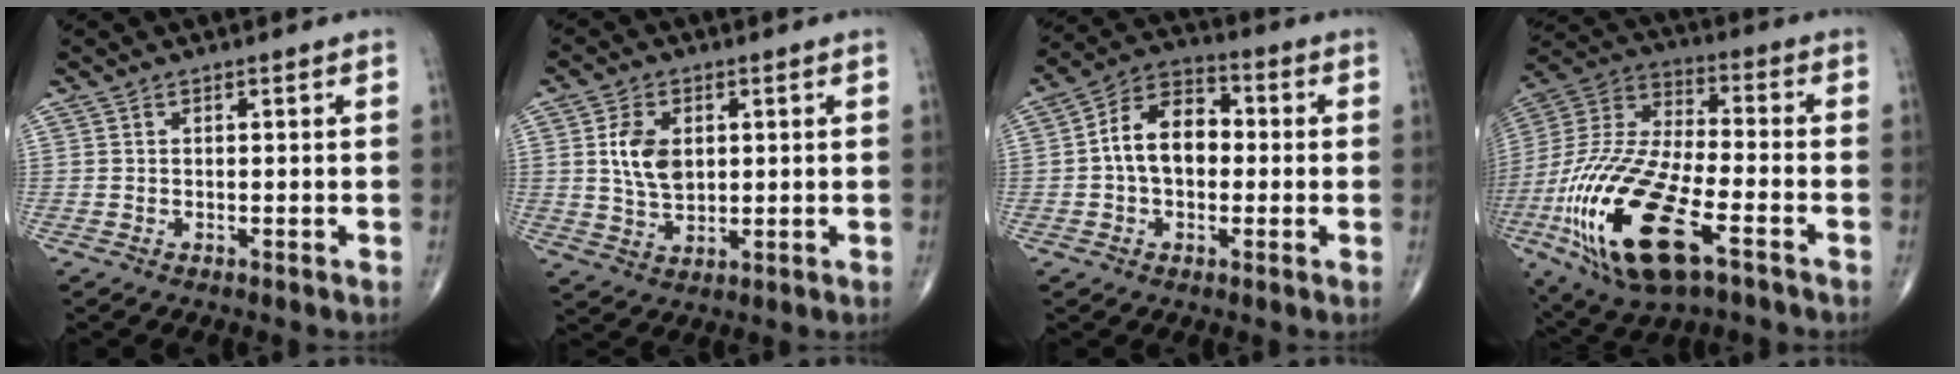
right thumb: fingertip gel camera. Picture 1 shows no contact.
{"total": 7.8, "force": [1.5, 5.1, 5.6], "torque": [-0.094, -0.009, 0.033]}
{"total": 11.2, "force": [0.0, 7.6, 8.2], "torque": [-0.124, 0.030, -0.012]}
{"total": 27.0, "force": [-10.7, 11.0, 22.2], "torque": [-0.517, 0.005, -0.189]}